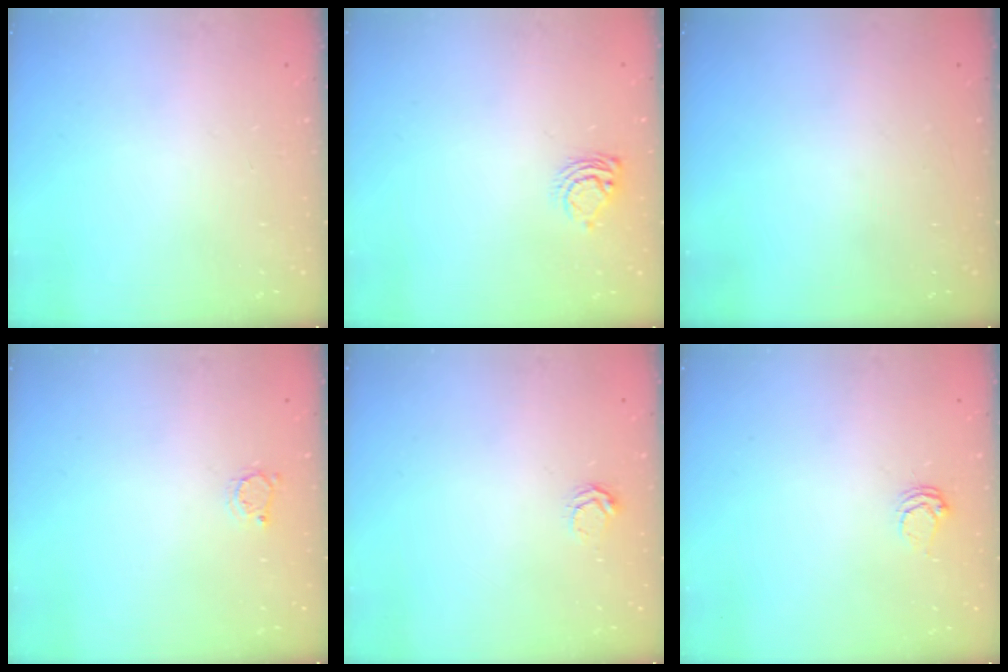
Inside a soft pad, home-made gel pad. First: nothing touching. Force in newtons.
{"total": 6.4, "press": 6.4, "slide": 0.4}
{"total": 0.0}
{"total": 2.8, "press": 2.7, "slide": 0.4}
{"total": 3.9, "press": 3.8, "slide": 0.6}
{"total": 3.6, "press": 3.6, "slide": 0.5}